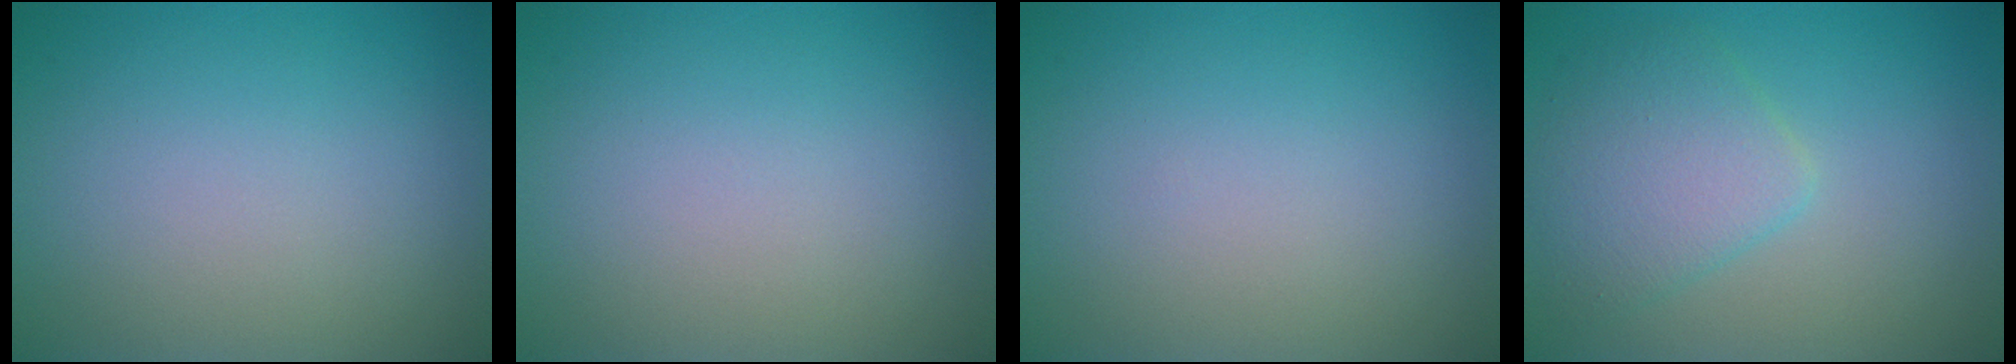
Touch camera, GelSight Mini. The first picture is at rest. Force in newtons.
{"total": 0.0}
{"total": 0.0}
{"total": 4.0, "press": 4.0, "slide": 0.0}